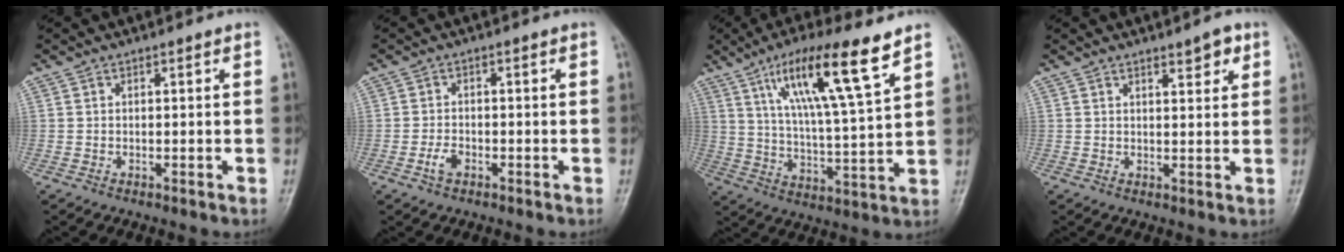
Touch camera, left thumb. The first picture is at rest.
{"total": 2.5, "force": [-1.2, 1.5, 1.6], "torque": [-0.033, 0.008, -0.025]}
{"total": 15.9, "force": [8.9, 2.0, 13.1], "torque": [-0.227, -0.035, 0.161]}
{"total": 3.5, "force": [2.2, 1.2, 2.5], "torque": [-0.026, -0.013, 0.031]}